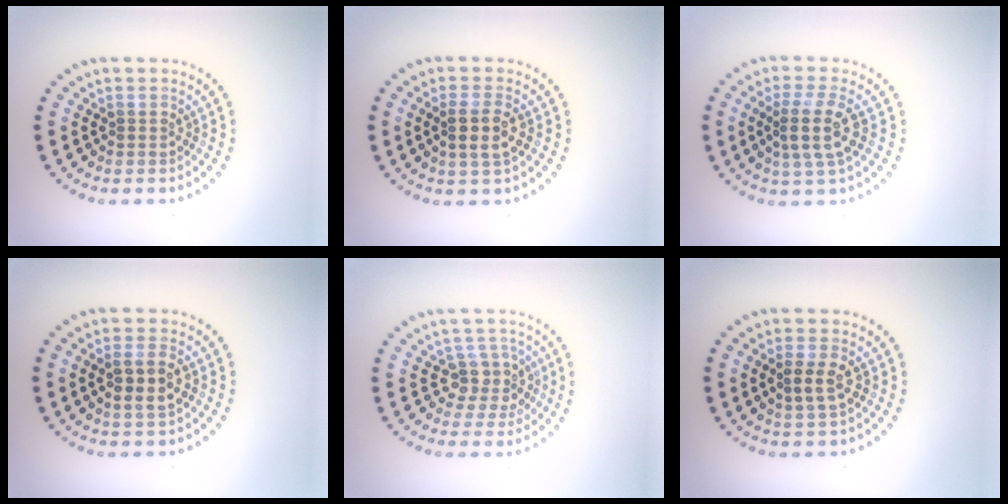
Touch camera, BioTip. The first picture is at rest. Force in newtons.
{"total": 2.5, "press": 2.4, "slide": 0.9}
{"total": 4.0, "press": 3.7, "slide": 1.5}
{"total": 2.7, "press": 2.6, "slide": 0.7}
{"total": 3.1, "press": 2.4, "slide": 2.0}
{"total": 2.4, "press": 2.3, "slide": 0.8}